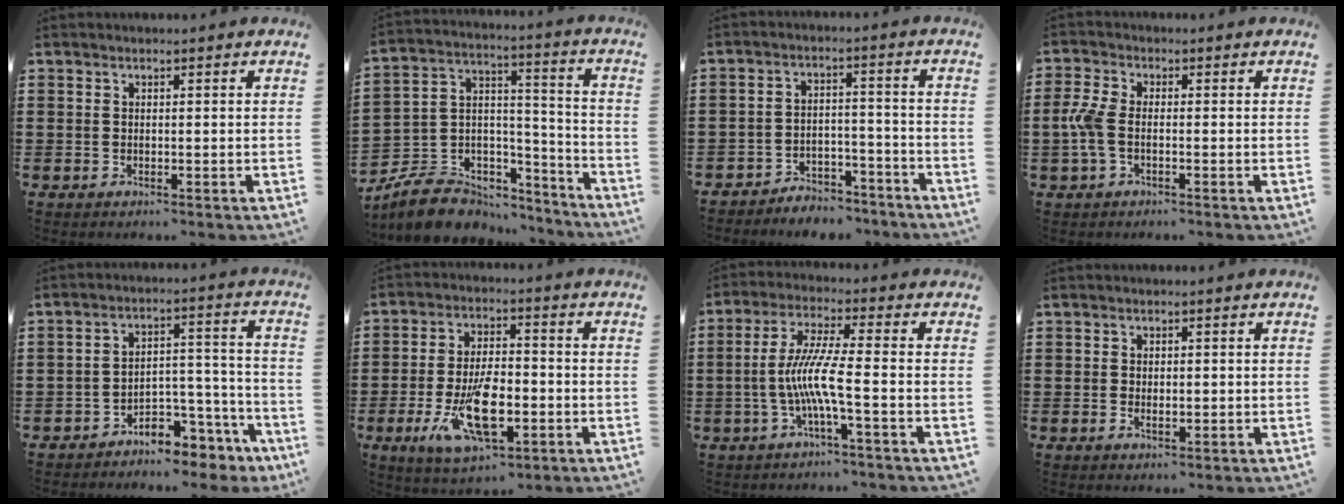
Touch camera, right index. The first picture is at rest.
{"total": 8.2, "force": [-6.4, 4.9, 1.5], "torque": [-0.043, 0.014, -0.116]}
{"total": 4.4, "force": [-4.3, 1.0, 0.1], "torque": [-0.007, 0.010, -0.090]}
{"total": 4.3, "force": [-1.0, 2.0, 3.7], "torque": [-0.102, -0.008, -0.028]}
{"total": 5.7, "force": [-5.0, 2.1, 1.5], "torque": [-0.027, 0.014, -0.096]}
{"total": 11.8, "force": [-3.8, 5.0, 10.0], "torque": [-0.193, -0.012, -0.063]}
{"total": 7.9, "force": [-2.2, 0.2, 7.6], "torque": [-0.166, -0.015, -0.051]}
{"total": 1.3, "force": [-0.2, 0.6, 1.1], "torque": [-0.022, 0.001, -0.004]}